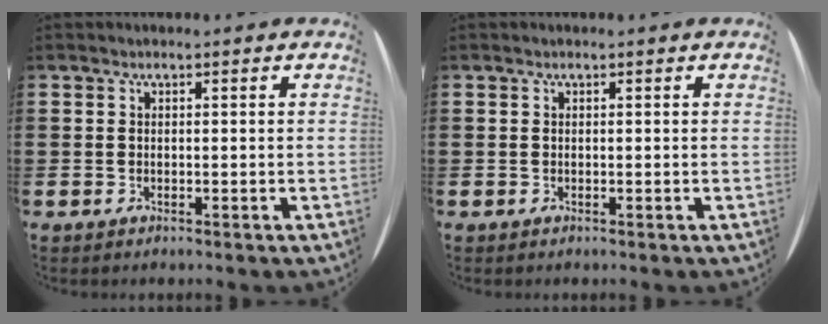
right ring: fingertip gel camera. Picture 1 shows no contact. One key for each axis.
{"total": 0.0}